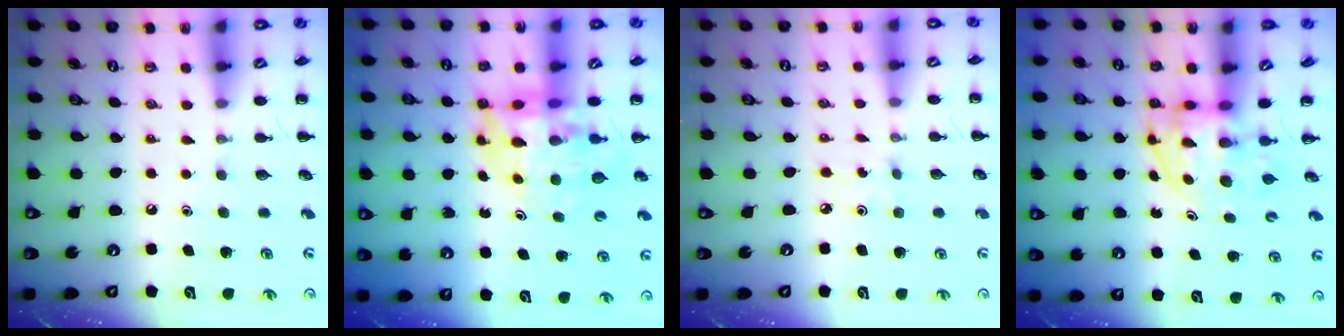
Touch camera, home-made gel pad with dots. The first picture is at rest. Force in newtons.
{"total": 9.5, "press": 8.9, "slide": 3.4}
{"total": 0.6, "press": 0.6, "slide": 0.2}
{"total": 3.5, "press": 3.4, "slide": 0.5}